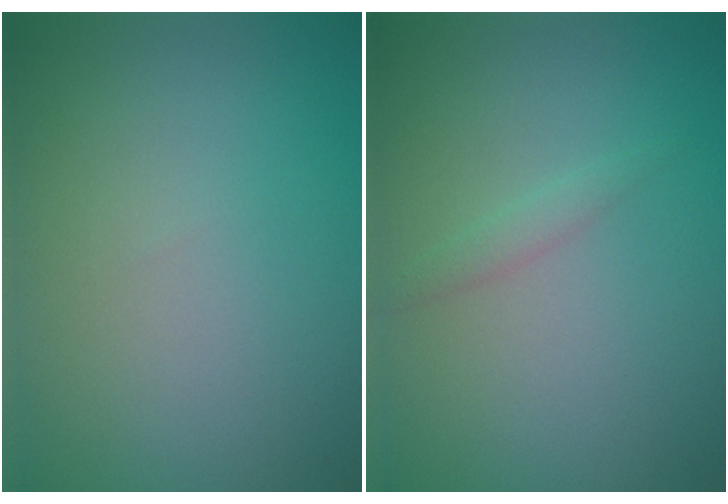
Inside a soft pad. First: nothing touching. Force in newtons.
{"total": 1.0, "press": 1.0, "slide": 0.1}